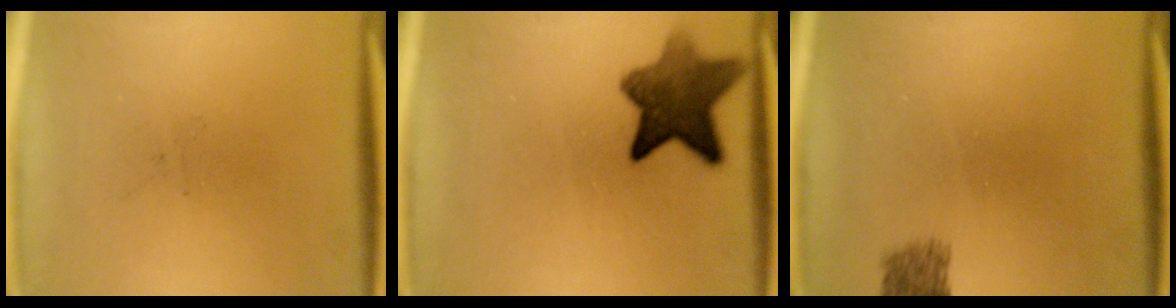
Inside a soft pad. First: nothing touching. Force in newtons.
{"total": 9.0}
{"total": 2.5}